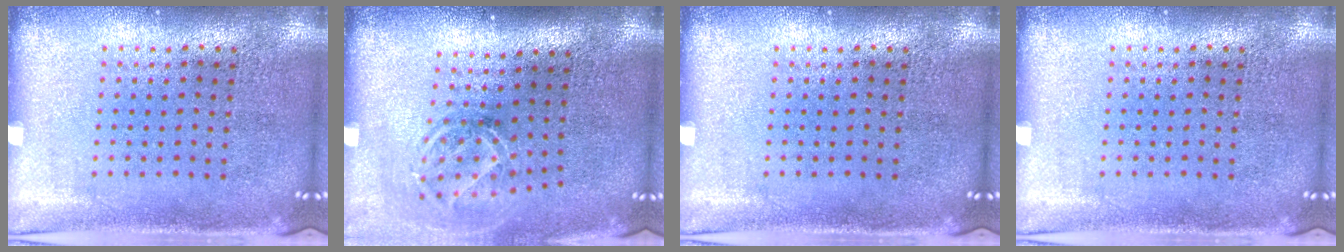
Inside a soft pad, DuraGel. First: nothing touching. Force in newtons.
{"total": 1.8, "press": 1.3, "slide": 1.3}
{"total": 0.0}
{"total": 0.0}